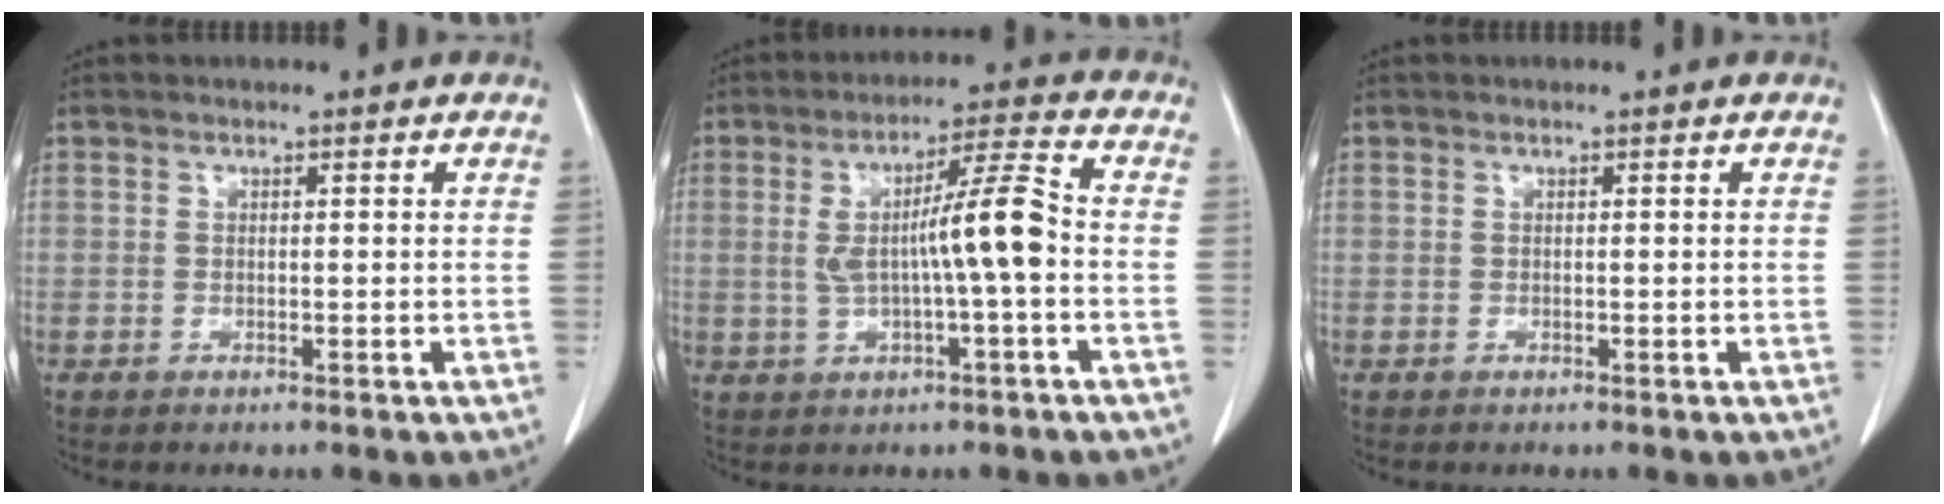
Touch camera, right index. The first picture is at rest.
{"total": 9.2, "force": [-0.4, 0.2, 9.2], "torque": [-0.158, 0.016, -0.009]}
{"total": 0.0}